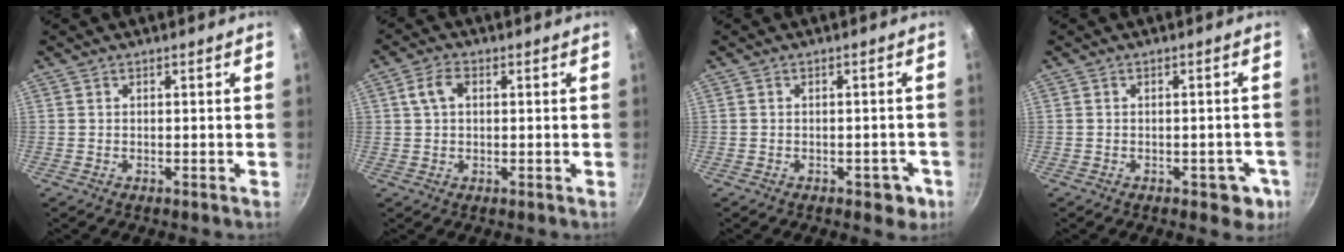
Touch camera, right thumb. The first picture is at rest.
{"total": 4.2, "force": [1.0, 2.7, 3.1], "torque": [-0.058, 0.010, 0.015]}
{"total": 4.0, "force": [-1.8, 2.5, 2.6], "torque": [-0.008, 0.022, -0.008]}
{"total": 4.8, "force": [-1.9, 3.0, 3.3], "torque": [-0.010, 0.020, -0.011]}